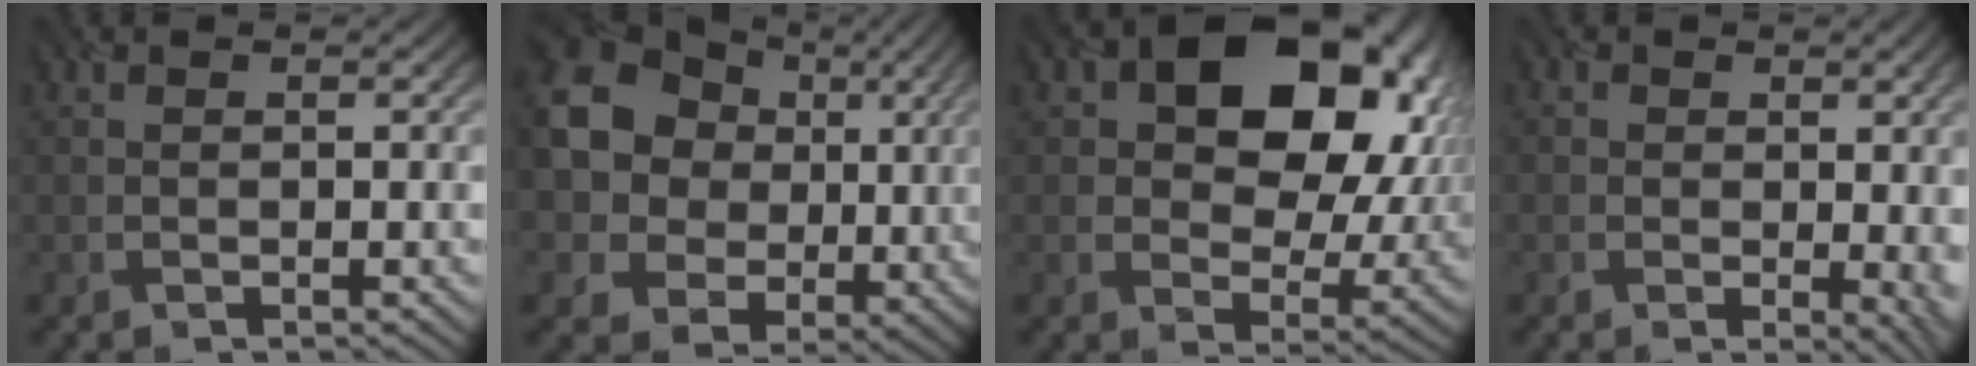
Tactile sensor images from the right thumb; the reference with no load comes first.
{"total": 18.0, "force": [4.4, 15.6, 7.8], "torque": [-0.251, 0.048, 0.067]}
{"total": 16.1, "force": [5.2, 10.8, 10.8], "torque": [-0.131, 0.011, 0.083]}
{"total": 4.3, "force": [-0.6, 2.4, 3.5], "torque": [-0.040, -0.012, -0.001]}